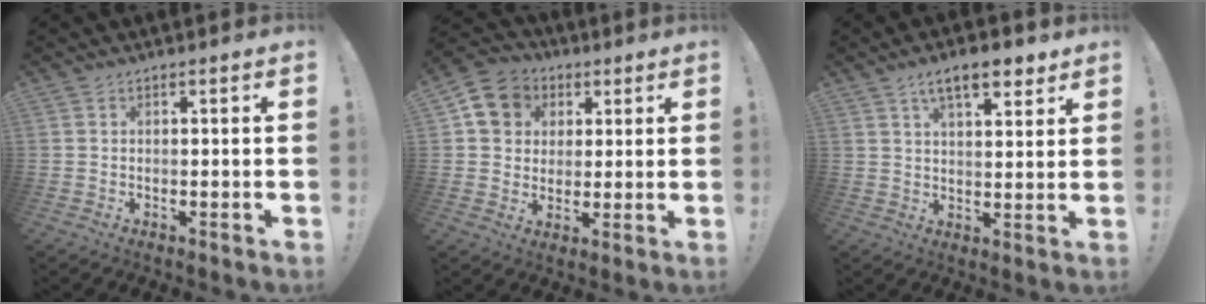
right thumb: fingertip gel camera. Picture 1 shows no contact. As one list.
[{"total": 10.9, "force": [3.5, 9.5, 3.9], "torque": [-0.052, -0.007, 0.074]}, {"total": 9.6, "force": [5.9, 3.5, 6.6], "torque": [-0.088, -0.025, 0.100]}]